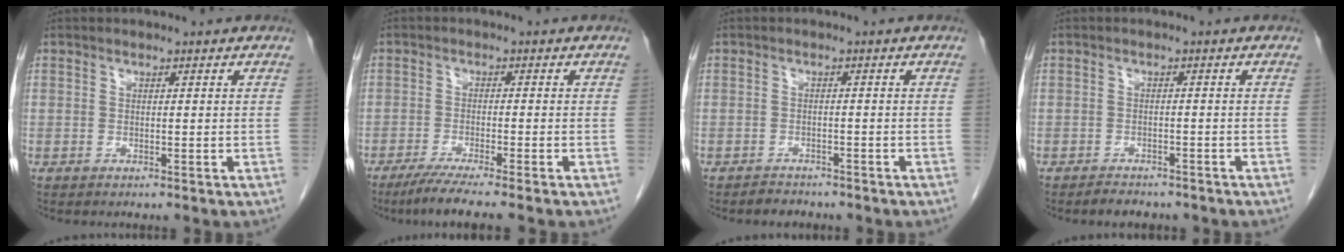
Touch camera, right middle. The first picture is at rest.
{"total": 6.3, "force": [-4.9, -0.7, 3.9], "torque": [-0.061, -0.017, -0.082]}
{"total": 2.2, "force": [-2.0, 1.0, 0.1], "torque": [-0.009, 0.000, -0.029]}
{"total": 3.7, "force": [-3.1, 1.5, 1.2], "torque": [-0.023, -0.001, -0.038]}